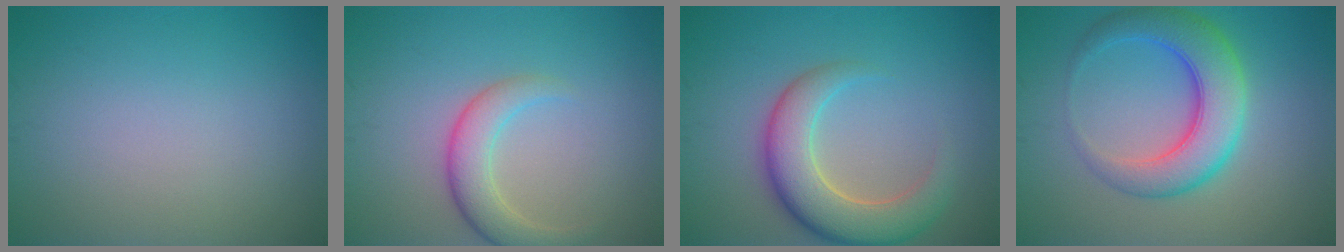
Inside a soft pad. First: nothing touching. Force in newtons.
{"total": 3.6, "press": 3.6, "slide": 0.3}
{"total": 6.5, "press": 6.5, "slide": 0.5}
{"total": 6.6, "press": 6.6, "slide": 0.2}